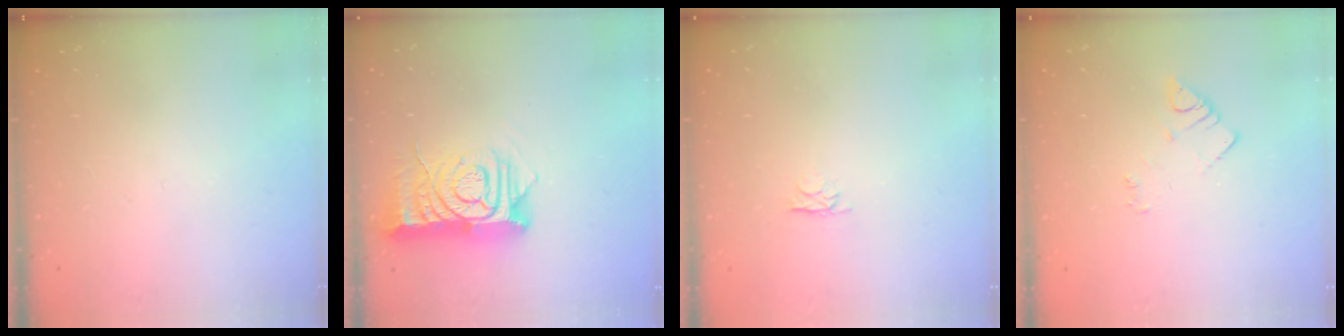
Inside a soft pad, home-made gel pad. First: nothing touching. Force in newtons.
{"total": 13.0, "press": 13.0, "slide": 1.1}
{"total": 2.8, "press": 2.7, "slide": 0.4}
{"total": 2.9, "press": 2.9, "slide": 0.3}